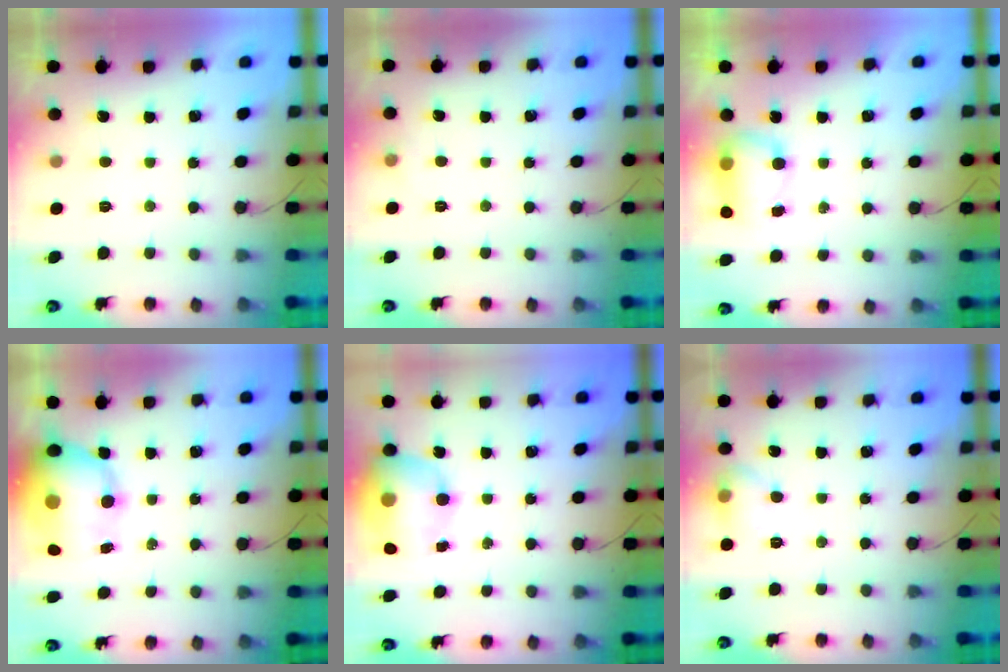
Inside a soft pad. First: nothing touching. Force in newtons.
{"total": 3.1, "press": 2.8, "slide": 1.4}
{"total": 7.6, "press": 7.6, "slide": 0.7}
{"total": 14.7, "press": 14.3, "slide": 3.4}
{"total": 16.7, "press": 16.2, "slide": 3.8}
{"total": 6.8, "press": 6.6, "slide": 1.3}